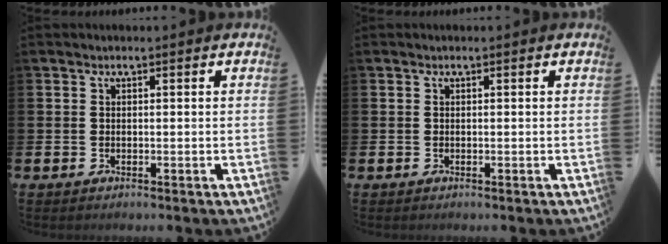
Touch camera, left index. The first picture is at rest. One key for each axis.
{"total": 0.0}